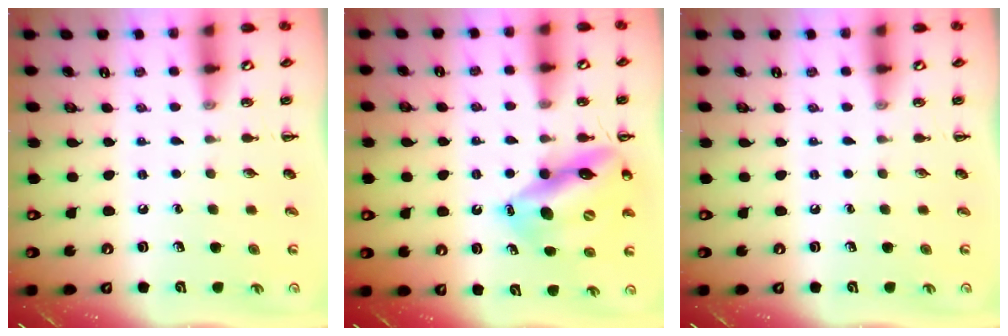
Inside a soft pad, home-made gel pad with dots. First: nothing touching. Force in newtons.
{"total": 15.8, "press": 15.0, "slide": 4.9}
{"total": 0.0}